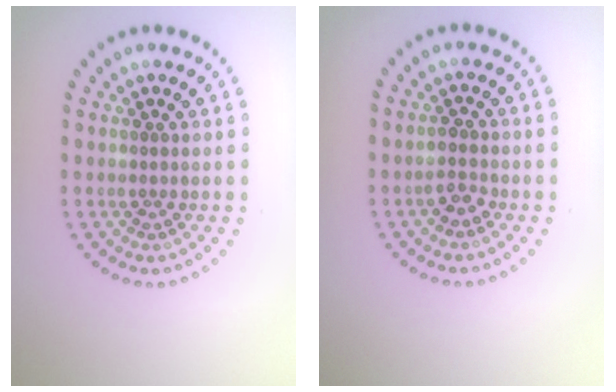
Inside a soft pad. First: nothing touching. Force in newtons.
{"total": 1.5, "press": 1.4, "slide": 0.4}